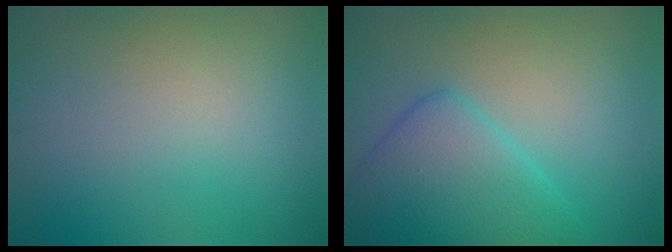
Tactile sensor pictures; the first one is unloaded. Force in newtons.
{"total": 5.3, "press": 5.3, "slide": 0.1}